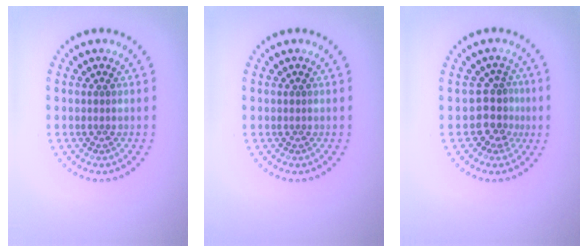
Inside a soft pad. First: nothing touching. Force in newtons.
{"total": 0.0}
{"total": 2.9, "press": 2.1, "slide": 1.9}